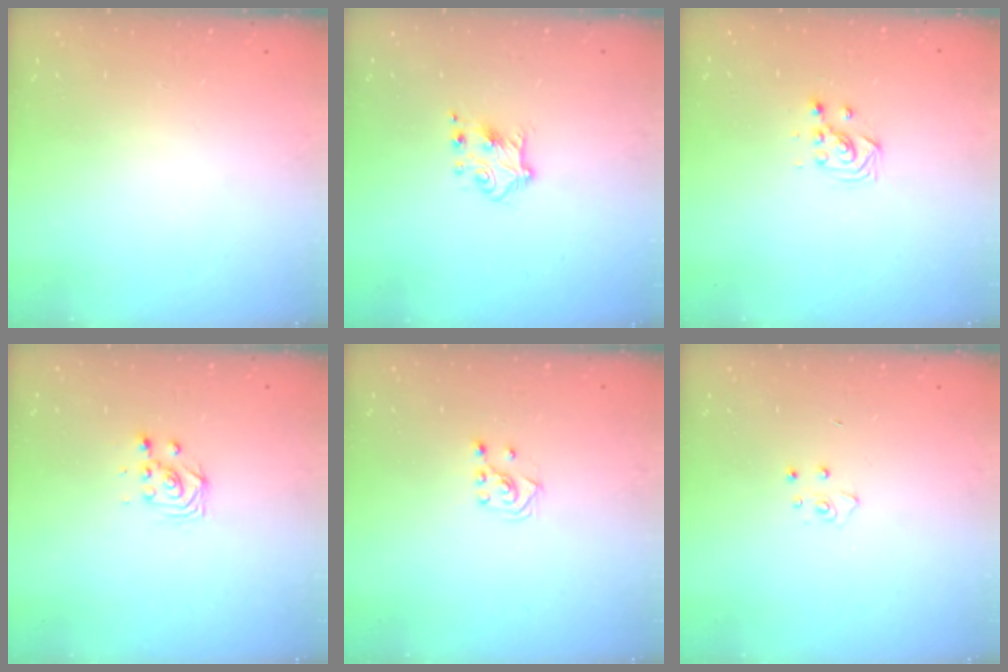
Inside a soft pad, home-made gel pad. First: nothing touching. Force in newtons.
{"total": 5.5, "press": 5.4, "slide": 1.0}
{"total": 2.9, "press": 2.9, "slide": 0.3}
{"total": 2.9, "press": 2.9, "slide": 0.4}
{"total": 3.1, "press": 3.0, "slide": 0.7}
{"total": 4.4, "press": 4.4, "slide": 0.3}